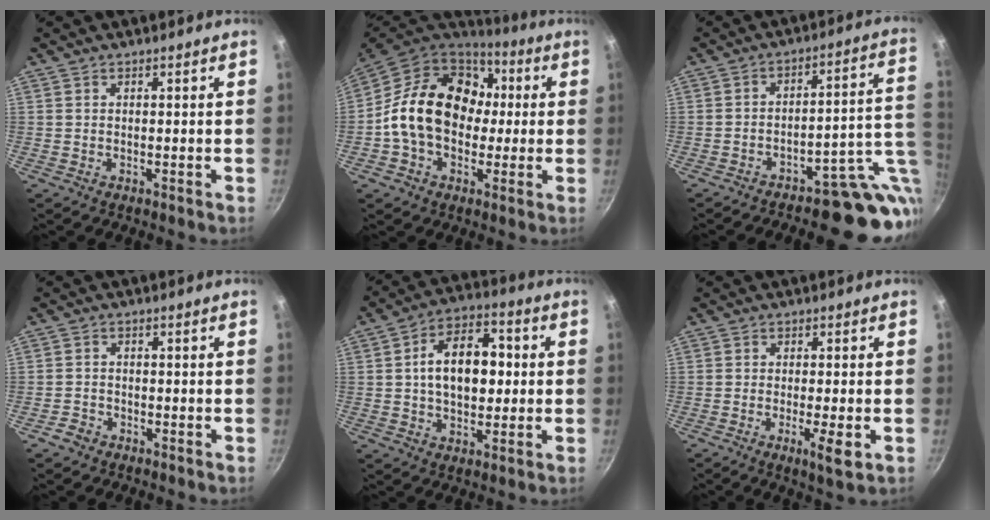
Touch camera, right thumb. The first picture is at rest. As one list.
[{"total": 21.4, "force": [1.0, 16.1, 14.1], "torque": [-0.216, 0.044, 0.009]}, {"total": 14.8, "force": [-6.9, 6.8, 11.2], "torque": [-0.071, 0.048, -0.097]}, {"total": 2.4, "force": [-1.6, 1.7, 0.5], "torque": [-0.006, 0.021, -0.028]}, {"total": 13.8, "force": [1.0, 8.9, 10.5], "torque": [-0.130, 0.023, 0.007]}, {"total": 4.7, "force": [-1.6, 0.7, 4.4], "torque": [-0.082, 0.000, -0.025]}]